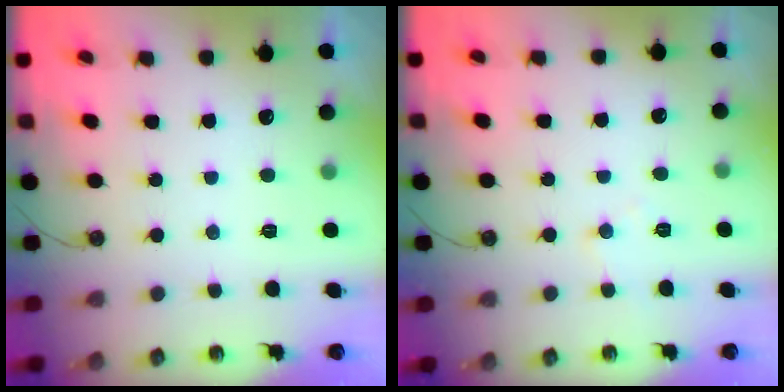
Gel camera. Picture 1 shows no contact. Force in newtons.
{"total": 6.4, "press": 6.3, "slide": 1.0}